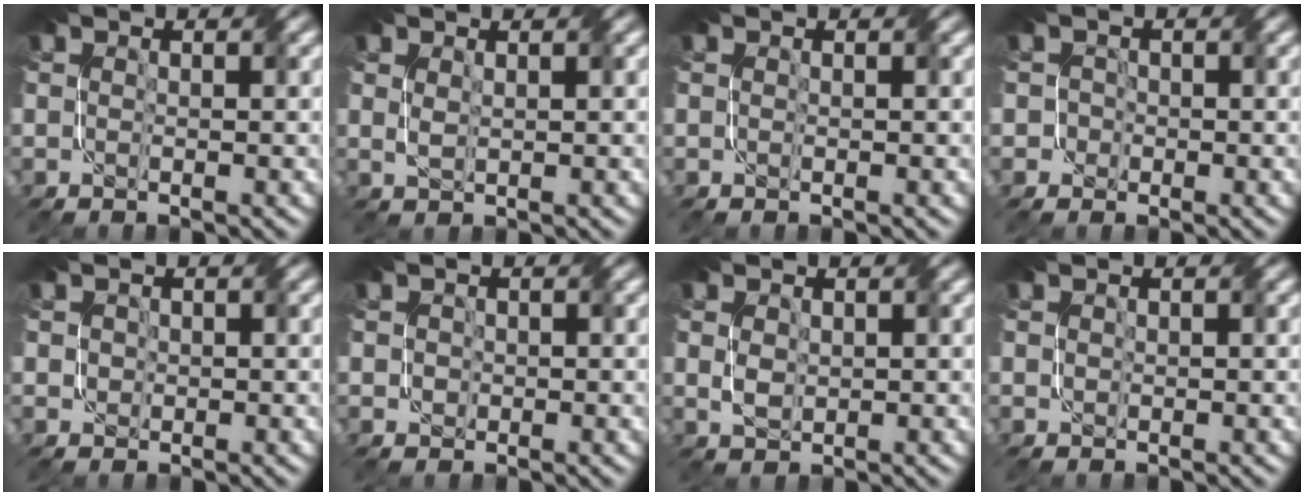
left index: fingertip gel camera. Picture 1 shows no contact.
{"total": 0.6, "force": [0.1, 0.1, 0.6], "torque": [-0.017, 0.000, 0.009]}
{"total": 0.0}
{"total": 1.4, "force": [-0.7, 1.3, -0.1], "torque": [0.015, 0.017, -0.019]}
{"total": 1.0, "force": [0.2, 0.9, 0.3], "torque": [-0.008, 0.006, 0.009]}
{"total": 0.9, "force": [0.0, 0.8, 0.4], "torque": [-0.006, 0.007, 0.001]}
{"total": 1.2, "force": [-0.1, 0.8, 0.9], "torque": [-0.032, 0.000, 0.007]}
{"total": 0.5, "force": [0.2, 0.5, 0.2], "torque": [-0.012, 0.004, 0.006]}